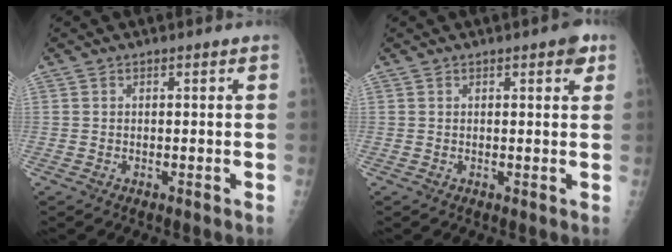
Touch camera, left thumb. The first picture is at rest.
{"total": 2.9, "force": [1.5, 1.0, 2.2], "torque": [-0.017, -0.002, 0.014]}